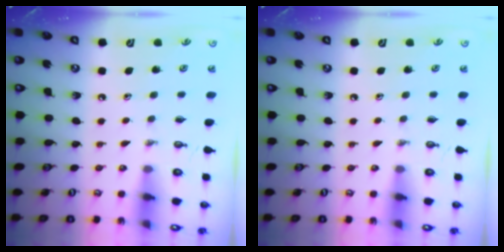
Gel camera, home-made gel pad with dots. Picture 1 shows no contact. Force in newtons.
{"total": 0.0}